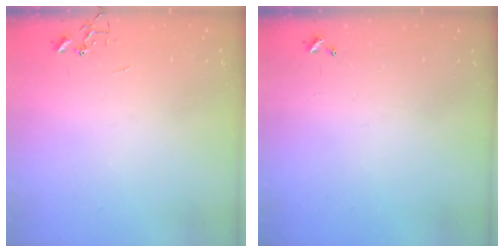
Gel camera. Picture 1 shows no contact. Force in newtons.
{"total": 0.0}